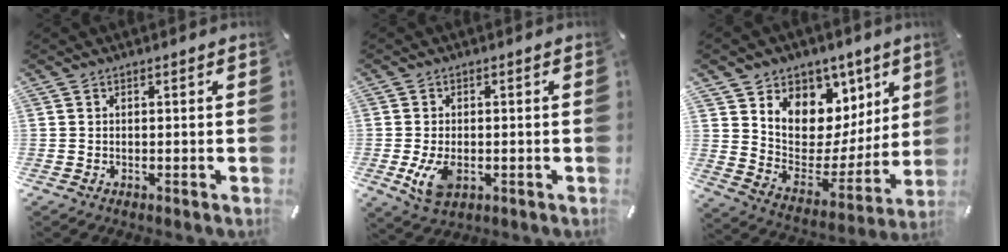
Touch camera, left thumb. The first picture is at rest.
{"total": 6.1, "force": [-1.3, 3.9, 4.5], "torque": [-0.099, -0.006, -0.026]}
{"total": 10.0, "force": [6.3, 7.7, 1.1], "torque": [-0.011, -0.094, 0.113]}